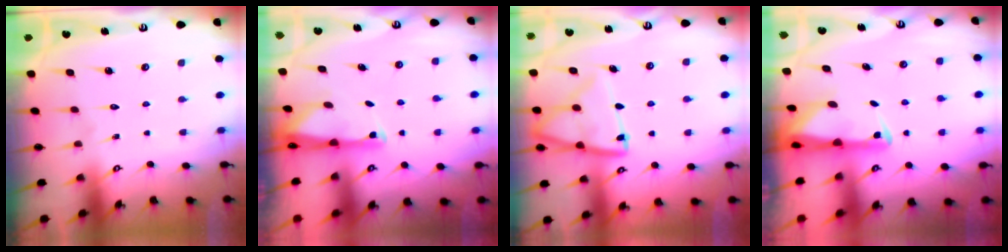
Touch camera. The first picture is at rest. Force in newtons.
{"total": 2.0, "press": 2.0, "slide": 0.4}
{"total": 13.9, "press": 13.8, "slide": 1.5}
{"total": 2.2, "press": 2.1, "slide": 0.4}